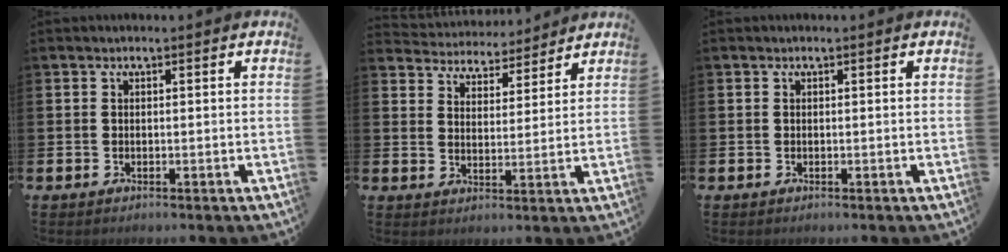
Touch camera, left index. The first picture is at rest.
{"total": 4.7, "force": [4.5, 1.2, -0.3], "torque": [-0.015, -0.036, 0.078]}
{"total": 0.0}